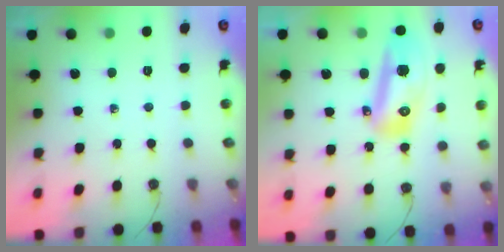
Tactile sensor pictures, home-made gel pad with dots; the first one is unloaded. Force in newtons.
{"total": 22.7, "press": 17.5, "slide": 14.5}